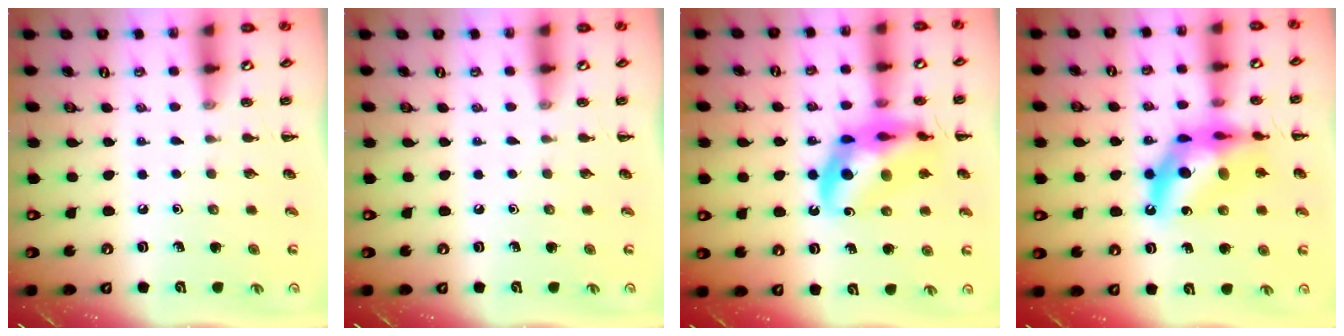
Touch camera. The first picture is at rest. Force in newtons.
{"total": 0.0}
{"total": 16.9, "press": 16.4, "slide": 4.1}
{"total": 16.4, "press": 15.9, "slide": 4.0}